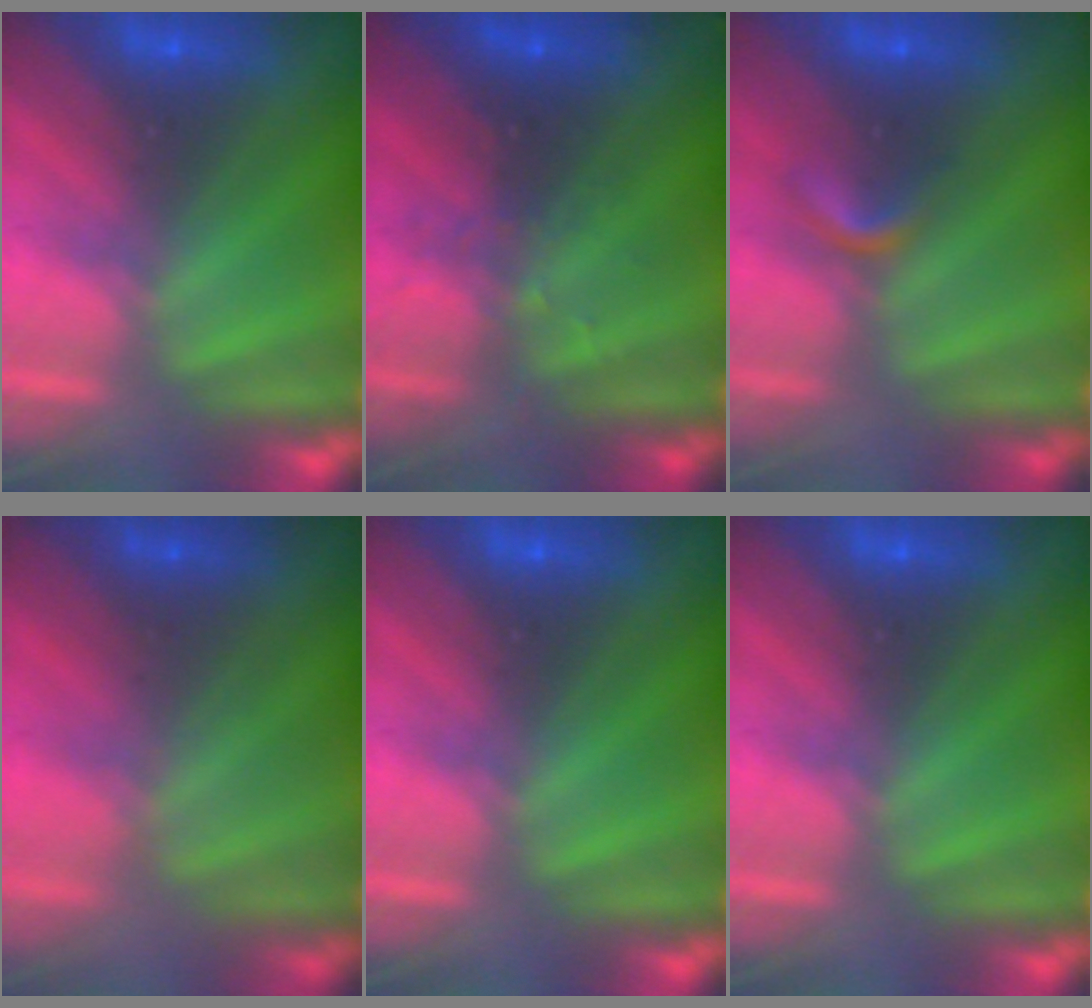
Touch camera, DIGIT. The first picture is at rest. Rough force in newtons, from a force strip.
{"total": 2.9}
{"total": 2.2}
{"total": 1.5}
{"total": 0.0}
{"total": 0.0}